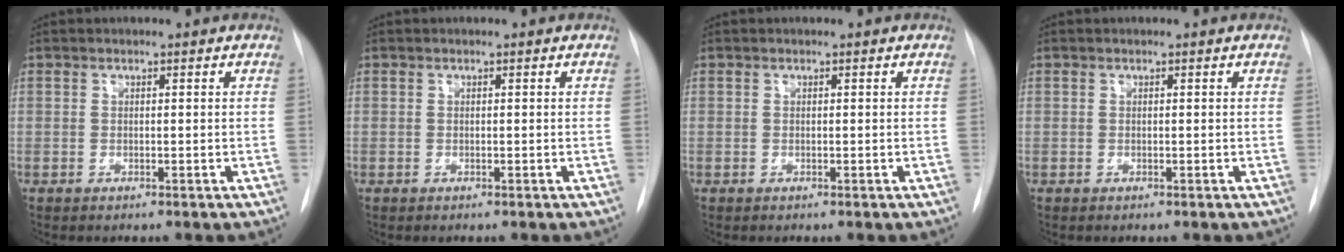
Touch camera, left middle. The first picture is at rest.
{"total": 0.0}
{"total": 0.0}
{"total": 0.0}